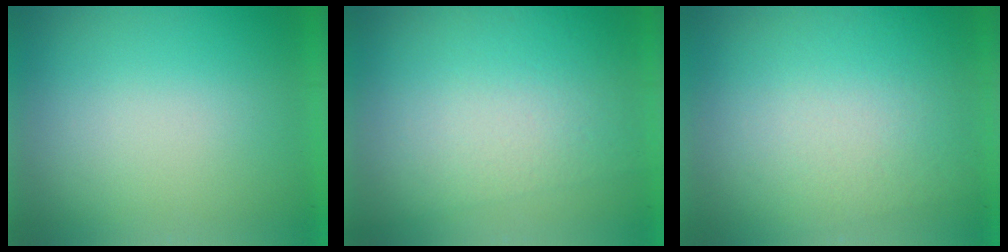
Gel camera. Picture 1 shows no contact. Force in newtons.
{"total": 2.8}
{"total": 2.6}